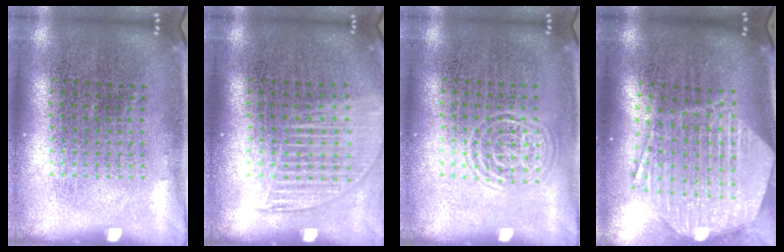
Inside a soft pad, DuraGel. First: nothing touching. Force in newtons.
{"total": 1.4, "press": 1.3, "slide": 0.5}
{"total": 1.5, "press": 1.5, "slide": 0.3}
{"total": 2.9, "press": 2.3, "slide": 1.8}